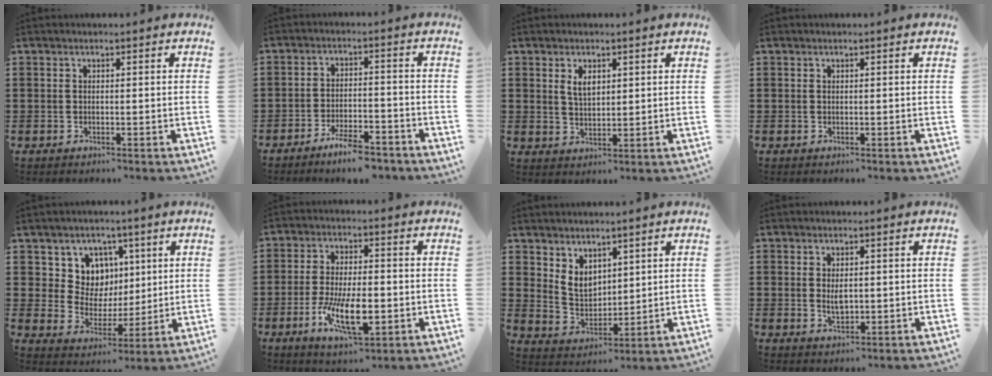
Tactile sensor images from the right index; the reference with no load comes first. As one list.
[{"total": 5.7, "force": [-5.0, 0.8, 2.8], "torque": [-0.049, 0.000, -0.092]}, {"total": 3.1, "force": [1.5, 1.6, 2.2], "torque": [-0.048, 0.005, 0.027]}, {"total": 0.0}, {"total": 7.7, "force": [3.0, 7.0, 1.4], "torque": [-0.064, -0.011, 0.057]}, {"total": 10.0, "force": [-3.0, 3.8, 8.8], "torque": [-0.183, -0.015, -0.050]}, {"total": 5.1, "force": [3.2, 3.4, 2.0], "torque": [-0.054, -0.001, 0.061]}, {"total": 2.8, "force": [0.2, 1.3, 2.5], "torque": [-0.043, -0.002, 0.002]}]